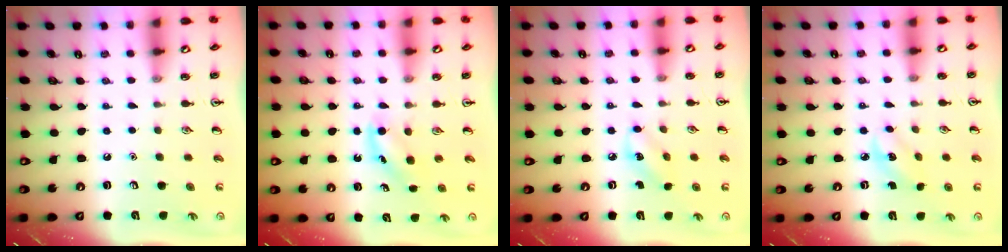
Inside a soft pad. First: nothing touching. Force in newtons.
{"total": 4.2, "press": 3.9, "slide": 1.4}
{"total": 3.5, "press": 3.4, "slide": 1.1}
{"total": 2.8, "press": 2.7, "slide": 0.9}